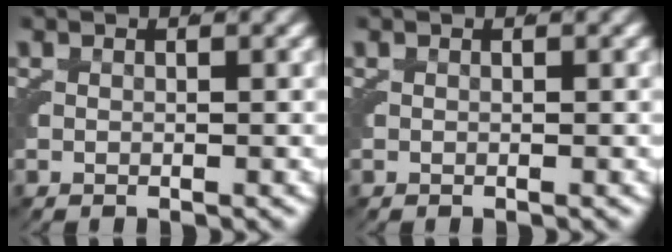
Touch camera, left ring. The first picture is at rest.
{"total": 0.0}